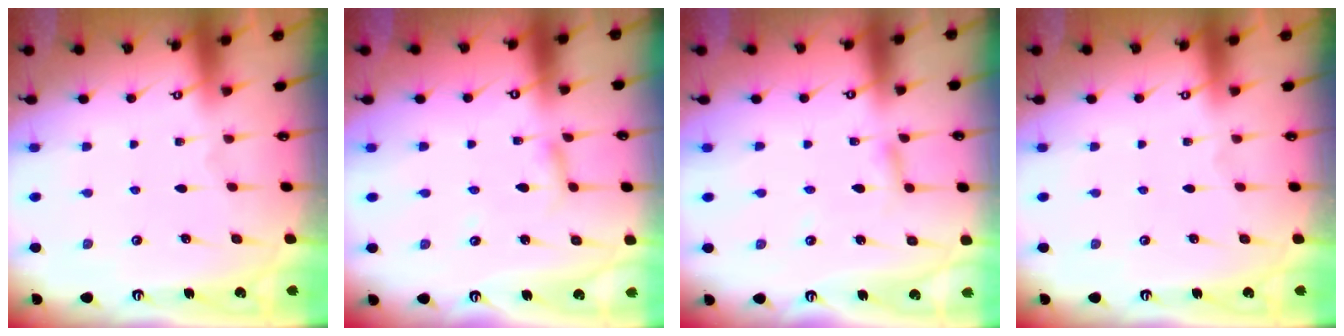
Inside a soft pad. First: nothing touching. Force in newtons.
{"total": 2.8, "press": 2.8, "slide": 0.2}
{"total": 3.4, "press": 3.3, "slide": 0.3}
{"total": 0.0}